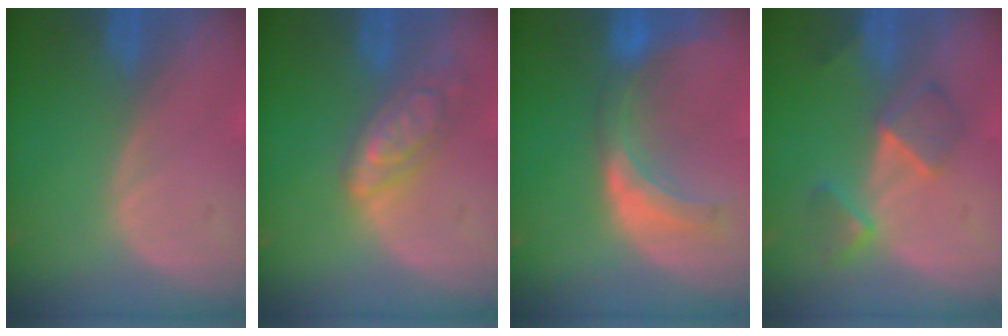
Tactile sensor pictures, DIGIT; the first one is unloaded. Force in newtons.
{"total": 6.4, "press": 5.6, "slide": 3.1}
{"total": 7.6, "press": 6.8, "slide": 3.3}
{"total": 5.6, "press": 5.1, "slide": 2.2}